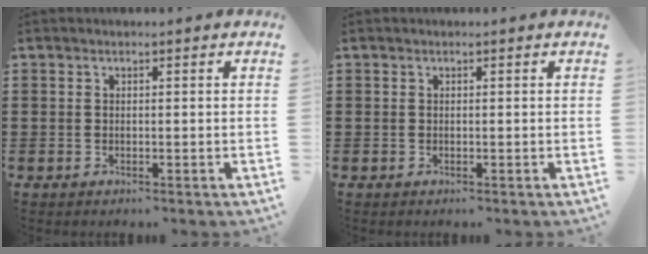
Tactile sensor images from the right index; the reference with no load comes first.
{"total": 0.0}